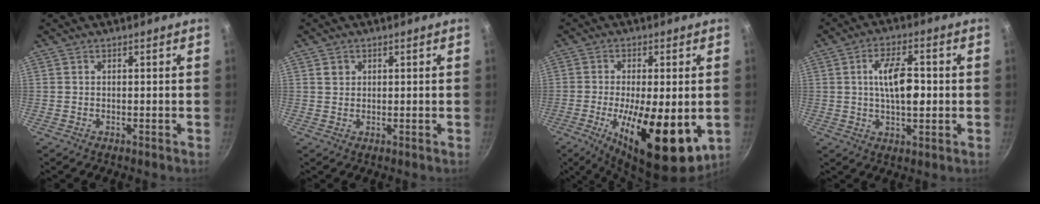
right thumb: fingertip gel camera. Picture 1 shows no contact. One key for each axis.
{"total": 1.8, "fx": 0.8, "fy": 1.5, "fz": 0.5, "tx": 0.000, "ty": -0.003, "tz": 0.012}
{"total": 20.0, "fx": -5.1, "fy": 7.2, "fz": 17.9, "tx": -0.261, "ty": -0.028, "tz": -0.057}
{"total": 9.4, "fx": 0.7, "fy": 4.3, "fz": 8.3, "tx": -0.132, "ty": 0.003, "tz": 0.011}